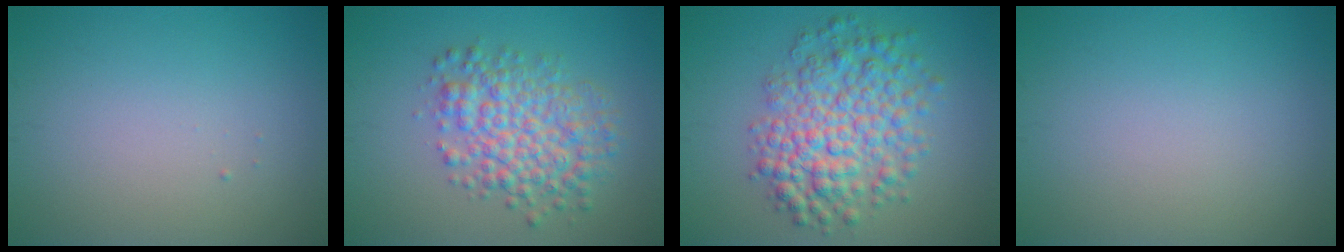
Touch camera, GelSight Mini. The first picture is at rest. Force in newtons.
{"total": 5.7, "press": 5.7, "slide": 0.1}
{"total": 7.0, "press": 7.0, "slide": 0.2}
{"total": 0.0}